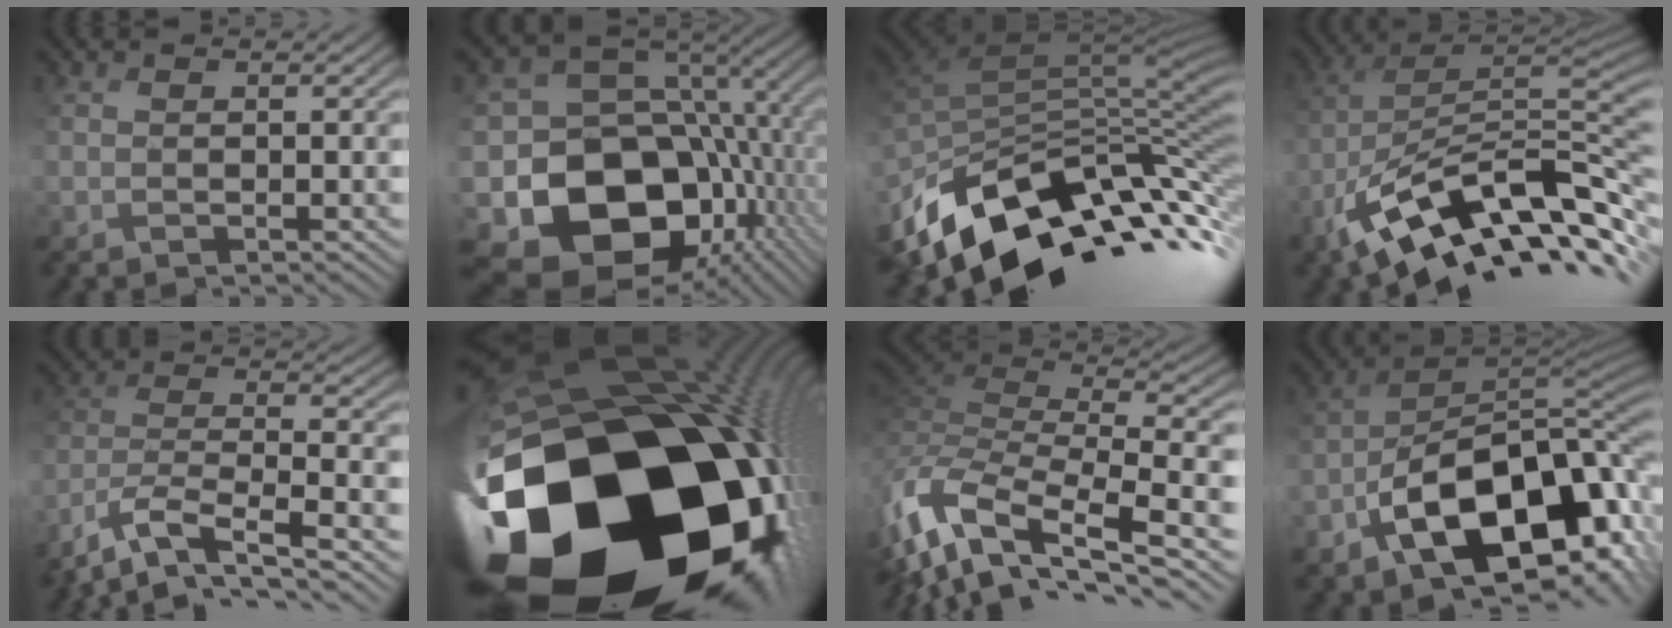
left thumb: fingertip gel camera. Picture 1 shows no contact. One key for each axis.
{"total": 18.9, "fx": -4.6, "fy": 14.9, "fz": 10.5, "tx": -0.229, "ty": -0.034, "tz": -0.047}
{"total": 14.3, "fx": -8.1, "fy": 6.9, "fz": 9.5, "tx": -0.215, "ty": -0.015, "tz": -0.137}
{"total": 14.3, "fx": -7.7, "fy": 5.8, "fz": 10.6, "tx": -0.203, "ty": -0.004, "tz": -0.134}
{"total": 12.6, "fx": -9.8, "fy": 3.7, "fz": 6.8, "tx": -0.172, "ty": -0.014, "tz": -0.164}
{"total": 23.3, "fx": -9.0, "fy": 16.7, "fz": 13.5, "tx": -0.222, "ty": -0.086, "tz": -0.107}
{"total": 12.9, "fx": -6.3, "fy": 6.3, "fz": 9.3, "tx": -0.269, "ty": 0.001, "tz": -0.108}
{"total": 15.1, "fx": -7.3, "fy": 8.1, "fz": 10.4, "tx": -0.172, "ty": -0.032, "tz": -0.121}